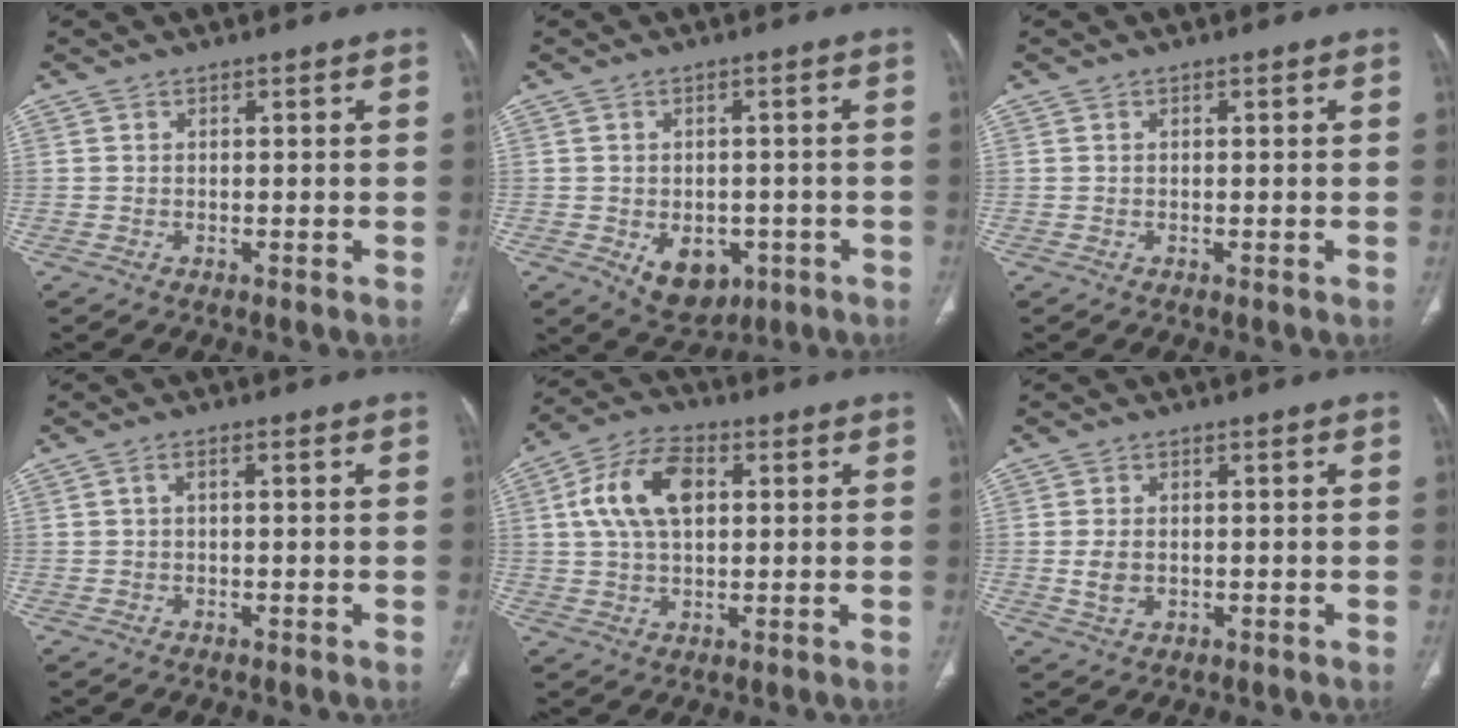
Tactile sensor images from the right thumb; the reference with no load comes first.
{"total": 8.4, "force": [-3.0, 6.0, 5.2], "torque": [-0.052, 0.008, -0.025]}
{"total": 0.0}
{"total": 1.4, "force": [0.2, 0.7, 1.3], "torque": [-0.027, 0.009, 0.003]}
{"total": 11.9, "force": [2.6, 7.1, 9.2], "torque": [-0.170, 0.014, 0.043]}
{"total": 3.7, "force": [-0.2, 2.4, 2.7], "torque": [-0.055, -0.002, 0.000]}